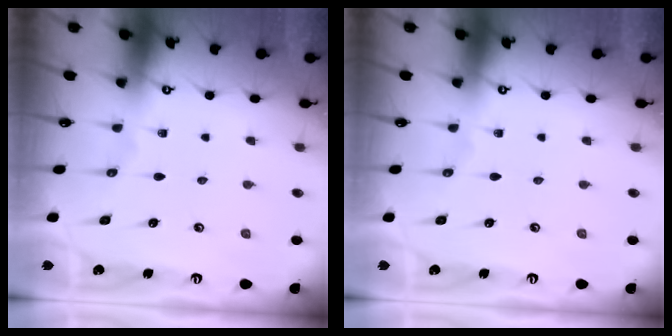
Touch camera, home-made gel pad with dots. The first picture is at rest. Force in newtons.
{"total": 0.0}